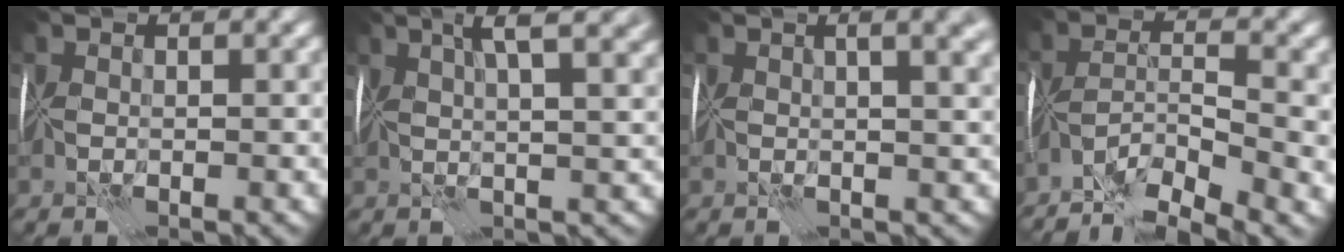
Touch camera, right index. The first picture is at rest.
{"total": 5.6, "force": [3.0, 0.5, 4.7], "torque": [-0.057, 0.018, 0.039]}
{"total": 6.7, "force": [2.8, 2.5, 5.5], "torque": [-0.049, 0.030, 0.024]}
{"total": 6.2, "force": [-5.1, -0.1, 3.6], "torque": [-0.045, -0.009, -0.093]}